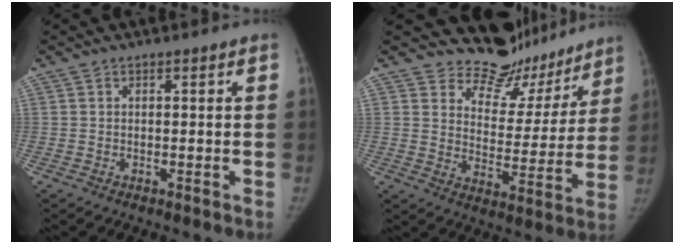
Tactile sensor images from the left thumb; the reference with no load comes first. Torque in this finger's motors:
{"motor_torque": [1.51, -0.59, -0.08, -1.43, 0.06]}